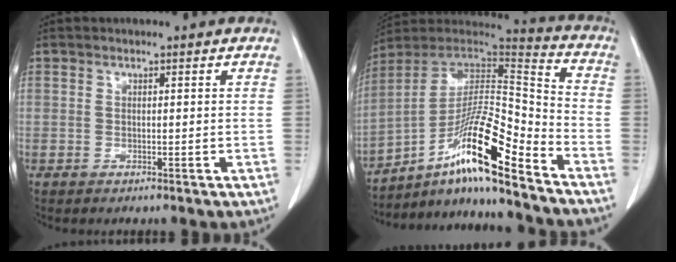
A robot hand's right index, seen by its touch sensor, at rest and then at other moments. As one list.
[{"total": 17.4, "force": [-10.8, 1.2, 13.5], "torque": [-0.247, 0.010, -0.187]}]